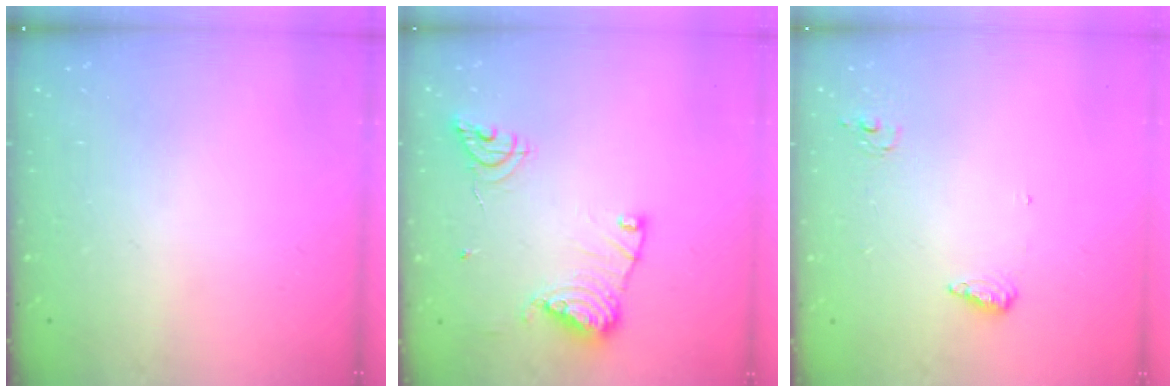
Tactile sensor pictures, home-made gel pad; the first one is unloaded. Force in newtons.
{"total": 13.4, "press": 13.3, "slide": 1.4}
{"total": 6.3, "press": 6.1, "slide": 1.6}